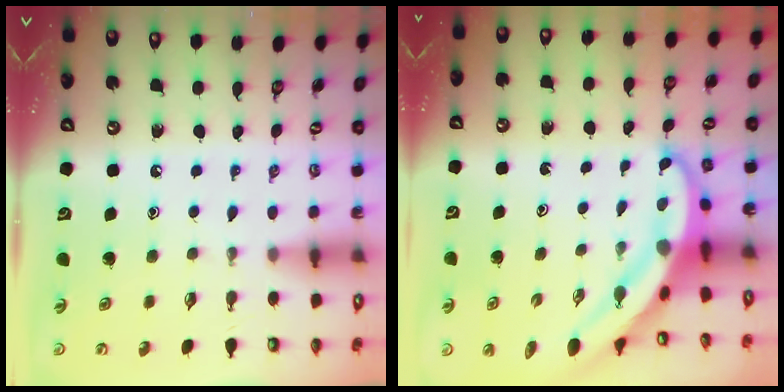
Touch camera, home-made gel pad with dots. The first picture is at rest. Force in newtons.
{"total": 6.0, "press": 6.0, "slide": 0.2}